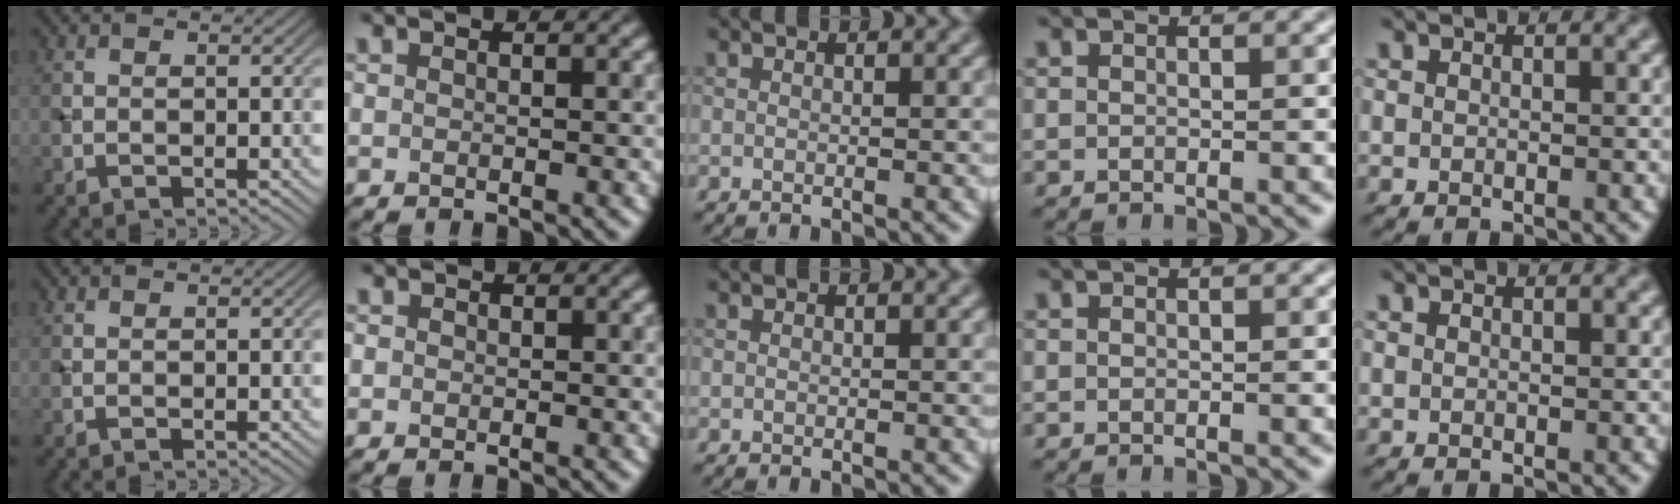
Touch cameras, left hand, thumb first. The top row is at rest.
{"index": {"total": 1.3, "force": [-0.5, -0.5, -1.1], "torque": [0.003, 0.001, 0.011]}}